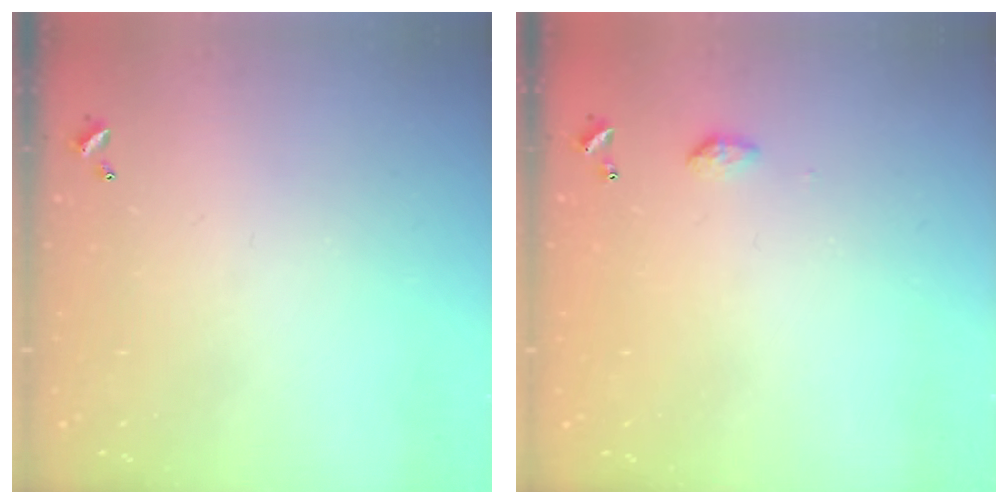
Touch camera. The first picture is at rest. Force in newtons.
{"total": 4.1, "press": 4.1, "slide": 0.6}